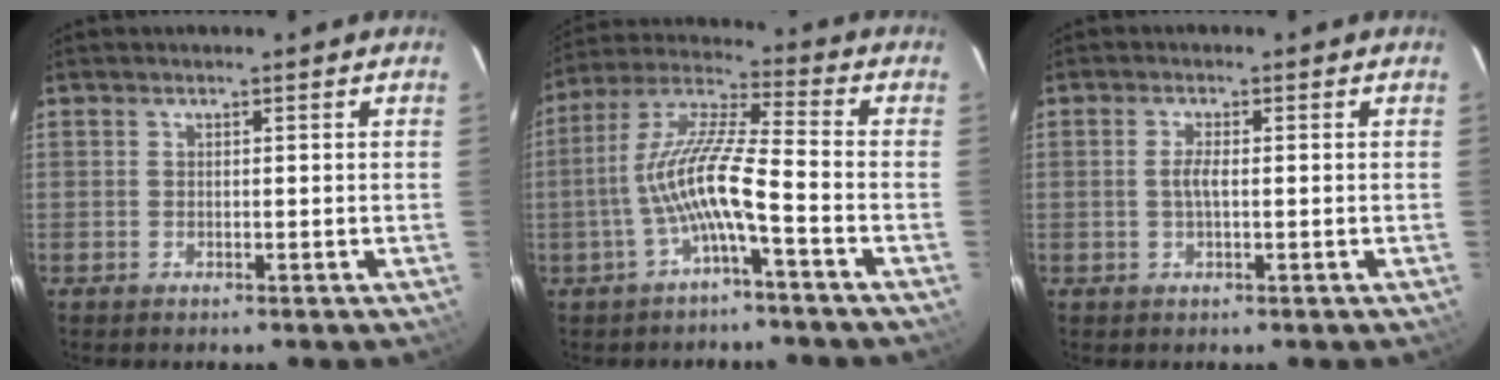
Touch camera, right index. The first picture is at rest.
{"total": 10.5, "force": [-3.7, 0.6, 9.8], "torque": [-0.210, 0.013, -0.071]}
{"total": 2.0, "force": [-0.1, 0.5, 2.0], "torque": [-0.042, 0.001, -0.004]}